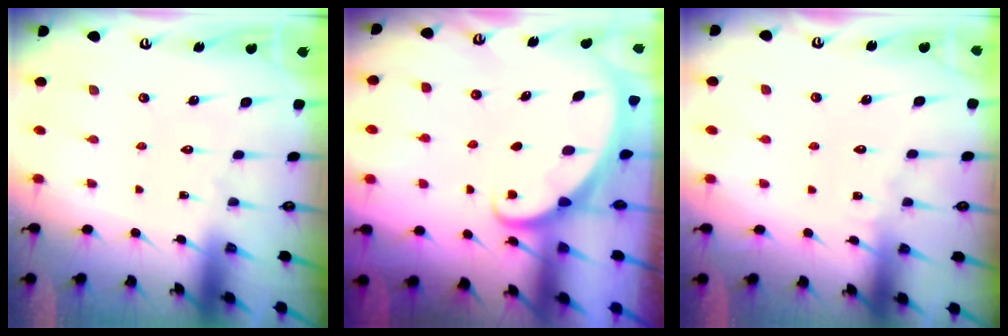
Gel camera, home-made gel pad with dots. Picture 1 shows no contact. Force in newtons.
{"total": 1.9, "press": 1.9, "slide": 0.1}
{"total": 1.9, "press": 1.9, "slide": 0.2}